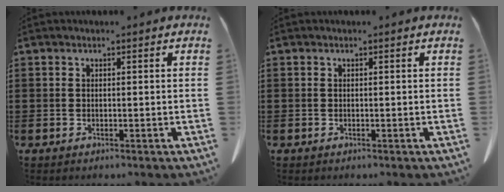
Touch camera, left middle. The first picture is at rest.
{"total": 0.0}